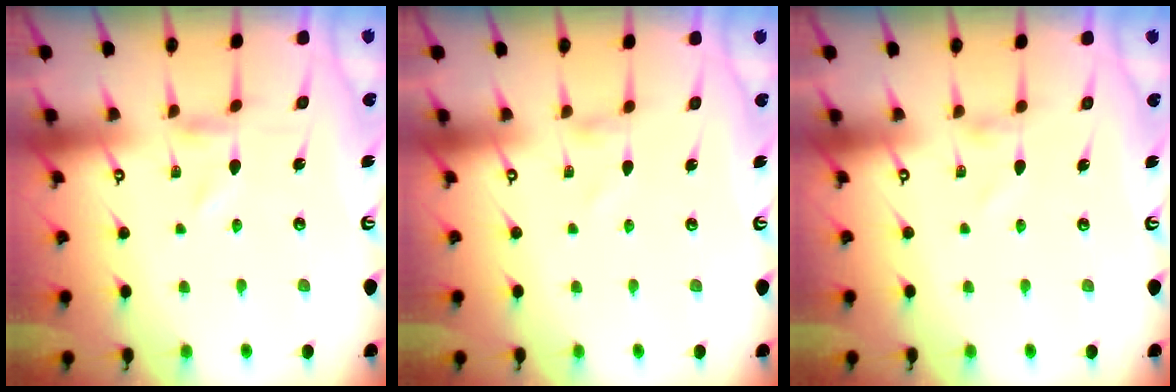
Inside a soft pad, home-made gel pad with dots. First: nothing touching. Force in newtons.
{"total": 0.0}
{"total": 1.1, "press": 1.1, "slide": 0.0}